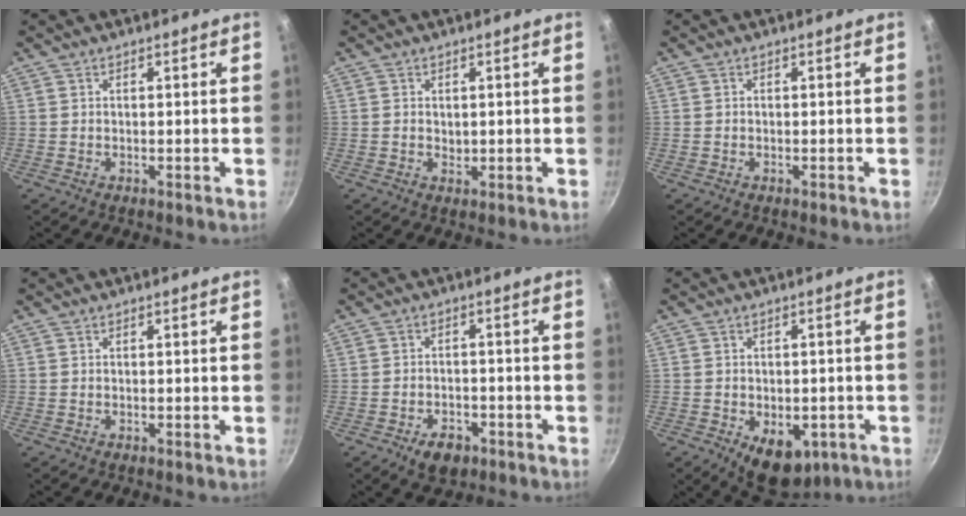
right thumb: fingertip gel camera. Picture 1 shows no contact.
{"total": 1.3, "force": [0.2, 1.0, 0.7], "torque": [-0.009, -0.002, 0.003]}
{"total": 0.0}
{"total": 0.0}
{"total": 5.8, "force": [-3.2, 3.6, 3.2], "torque": [-0.041, 0.019, -0.043]}
{"total": 10.0, "force": [-3.6, 6.2, 6.9], "torque": [-0.058, 0.001, -0.034]}